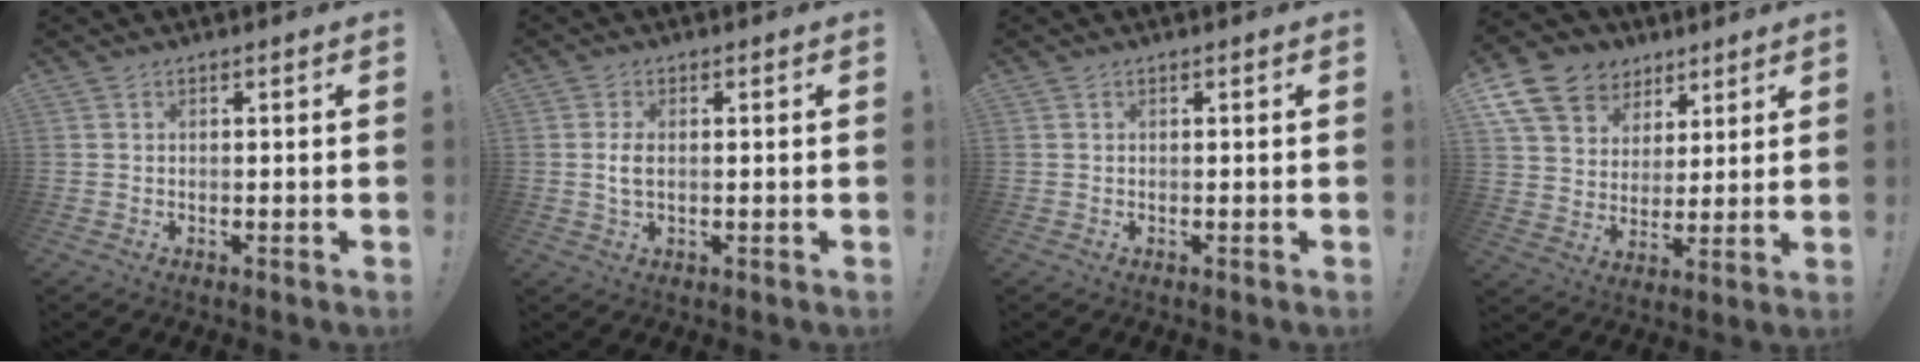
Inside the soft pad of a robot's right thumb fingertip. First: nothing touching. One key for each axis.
{"total": 3.4, "fx": -0.1, "fy": 1.8, "fz": 2.9, "tx": -0.053, "ty": 0.000, "tz": -0.005}
{"total": 0.0}
{"total": 13.7, "fx": 7.6, "fy": 10.2, "fz": 4.9, "tx": -0.072, "ty": -0.051, "tz": 0.152}